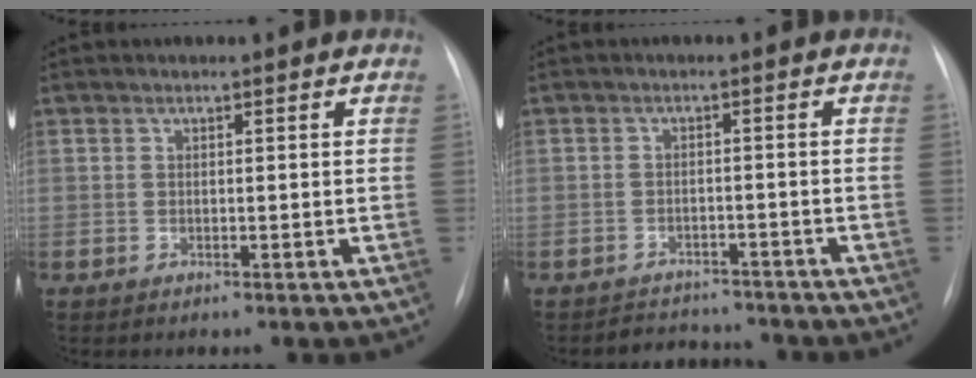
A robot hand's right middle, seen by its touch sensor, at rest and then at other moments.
{"total": 5.3, "force": [-5.0, 1.7, 0.0], "torque": [-0.002, 0.008, -0.068]}